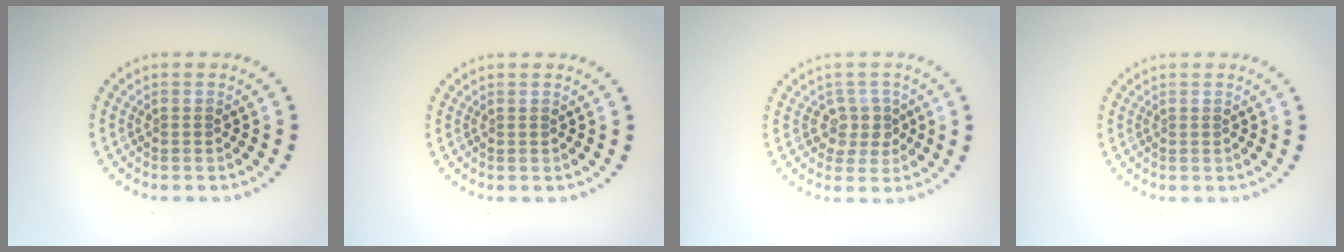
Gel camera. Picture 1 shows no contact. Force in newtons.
{"total": 0.0}
{"total": 2.2, "press": 1.9, "slide": 1.2}
{"total": 0.0}